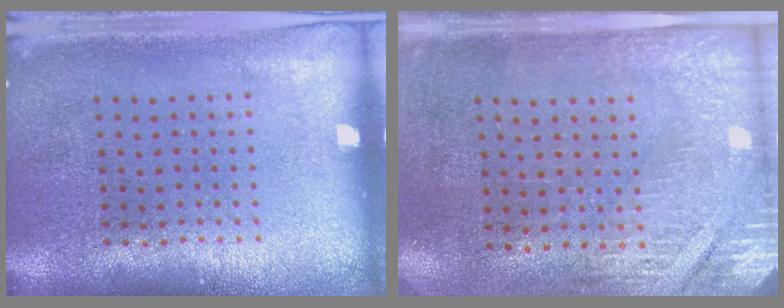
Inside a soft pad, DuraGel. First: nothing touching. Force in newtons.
{"total": 2.8, "press": 2.4, "slide": 1.4}